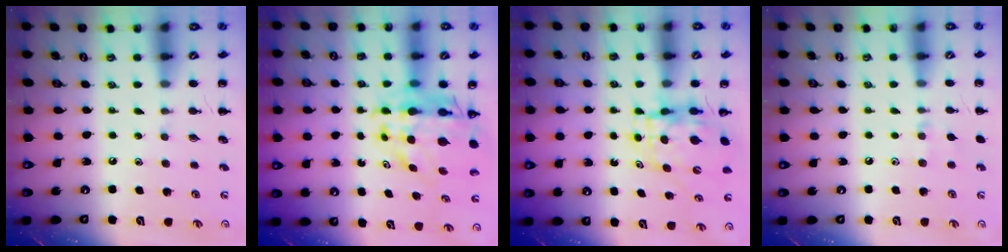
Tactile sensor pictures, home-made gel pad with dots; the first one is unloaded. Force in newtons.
{"total": 11.3, "press": 10.7, "slide": 3.7}
{"total": 5.2, "press": 5.2, "slide": 0.4}
{"total": 5.1, "press": 4.8, "slide": 1.7}